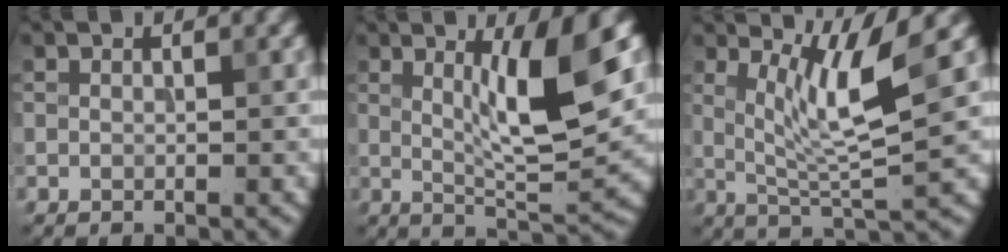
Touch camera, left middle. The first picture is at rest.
{"total": 7.0, "force": [1.8, 1.2, 6.6], "torque": [-0.108, -0.010, 0.035]}
{"total": 6.1, "force": [1.9, 0.9, 5.8], "torque": [-0.108, -0.009, 0.039]}